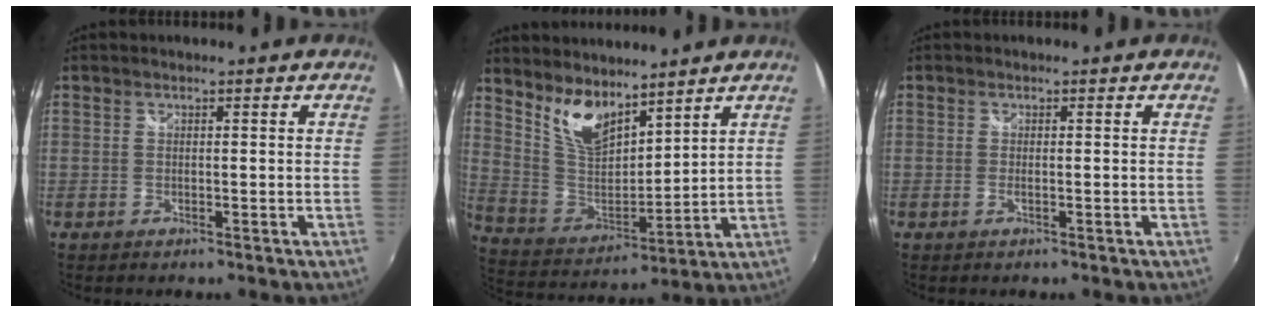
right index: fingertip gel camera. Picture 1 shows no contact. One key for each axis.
{"total": 11.2, "fx": 8.2, "fy": 4.5, "fz": 6.1, "tx": -0.118, "ty": -0.006, "tz": 0.170}
{"total": 1.0, "fx": -0.3, "fy": -0.1, "fz": 1.0, "tx": -0.017, "ty": -0.001, "tz": -0.005}